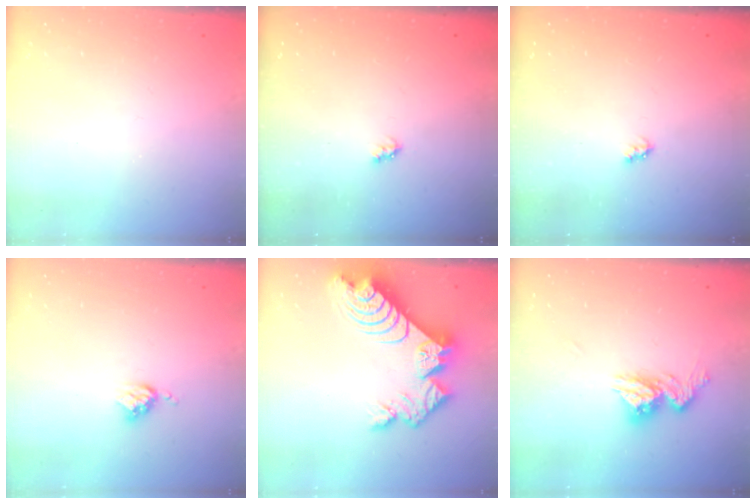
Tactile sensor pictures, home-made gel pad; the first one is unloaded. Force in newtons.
{"total": 2.6, "press": 2.6, "slide": 0.4}
{"total": 2.6, "press": 2.6, "slide": 0.4}
{"total": 3.5, "press": 3.5, "slide": 0.4}
{"total": 15.0, "press": 15.0, "slide": 1.4}
{"total": 10.7, "press": 10.6, "slide": 1.0}